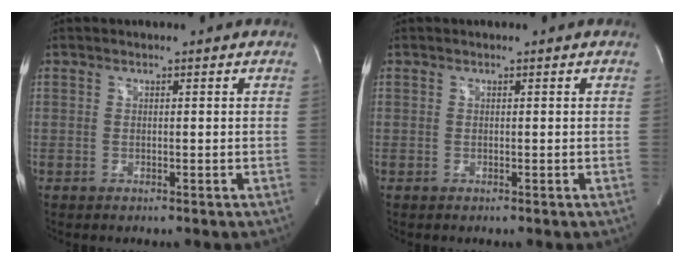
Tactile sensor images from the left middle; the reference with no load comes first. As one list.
[{"total": 0.0}]